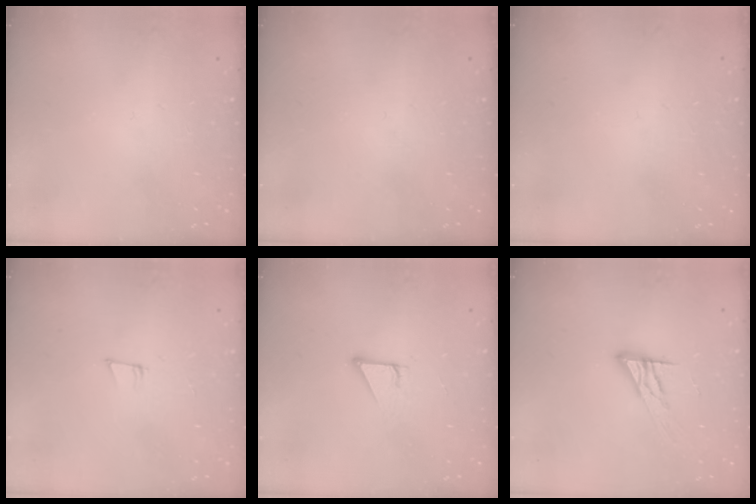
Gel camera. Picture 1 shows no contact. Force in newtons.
{"total": 0.0}
{"total": 1.5, "press": 1.5, "slide": 0.1}
{"total": 5.8, "press": 4.7, "slide": 3.4}
{"total": 2.9, "press": 2.9, "slide": 0.2}
{"total": 11.1, "press": 11.1, "slide": 0.9}